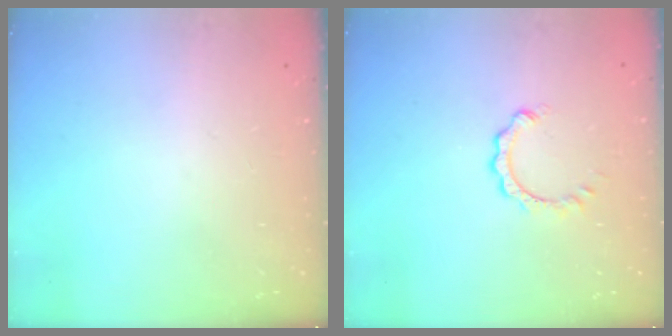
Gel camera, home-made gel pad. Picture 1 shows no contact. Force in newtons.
{"total": 1.9, "press": 1.9, "slide": 0.2}